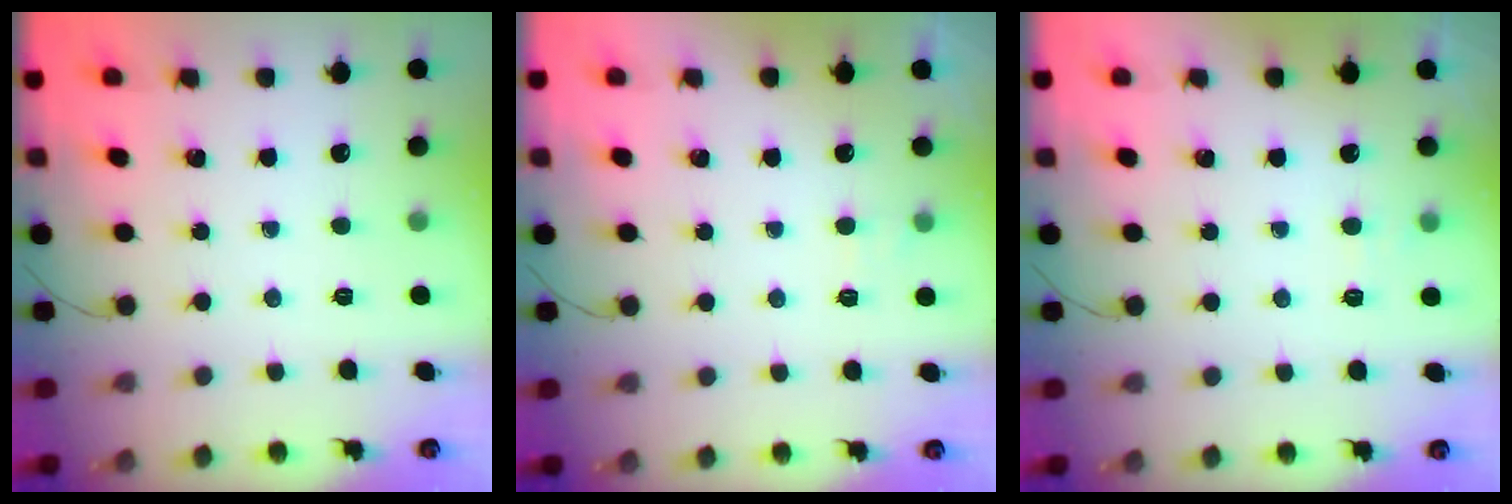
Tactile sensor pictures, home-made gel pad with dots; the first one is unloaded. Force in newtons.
{"total": 2.2, "press": 1.8, "slide": 1.3}
{"total": 5.7, "press": 5.6, "slide": 1.1}